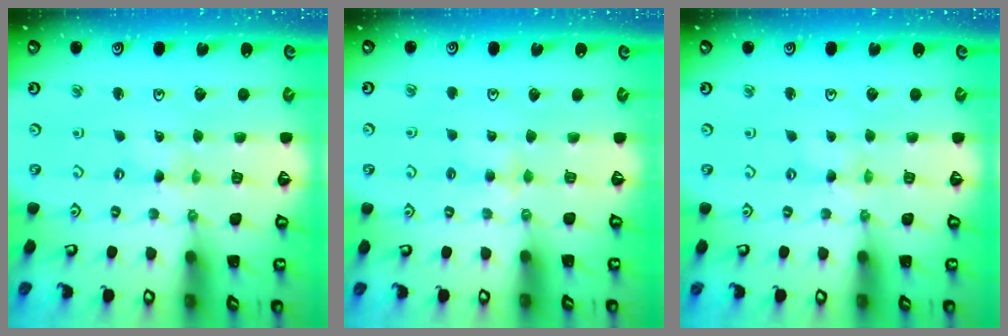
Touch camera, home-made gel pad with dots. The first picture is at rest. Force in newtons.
{"total": 2.4, "press": 2.4, "slide": 0.4}
{"total": 1.0, "press": 1.0, "slide": 0.2}